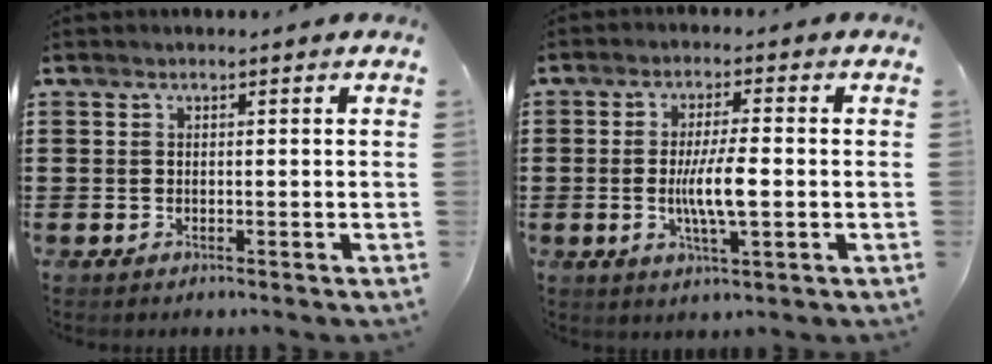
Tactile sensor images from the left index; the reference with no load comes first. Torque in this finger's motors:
{"motor_torque": [1.05, 0.20, 0.57, 0.12]}